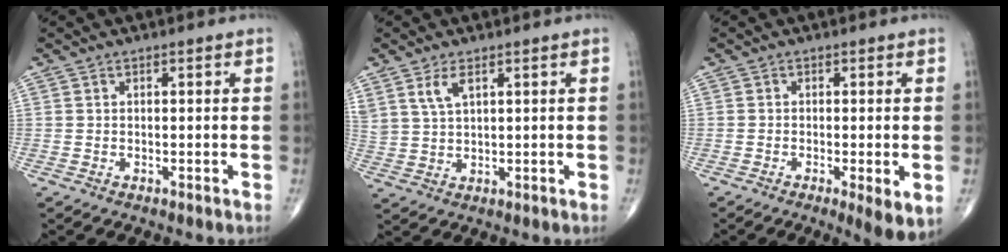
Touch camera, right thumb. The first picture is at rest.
{"total": 4.5, "force": [2.5, 2.0, 3.2], "torque": [-0.067, -0.008, 0.056]}
{"total": 5.5, "force": [-1.6, 1.2, 5.2], "torque": [-0.085, -0.017, -0.027]}